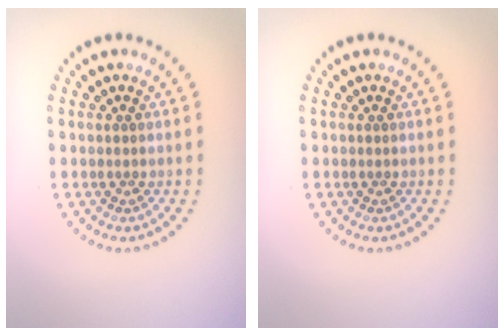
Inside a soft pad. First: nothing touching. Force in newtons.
{"total": 0.0}